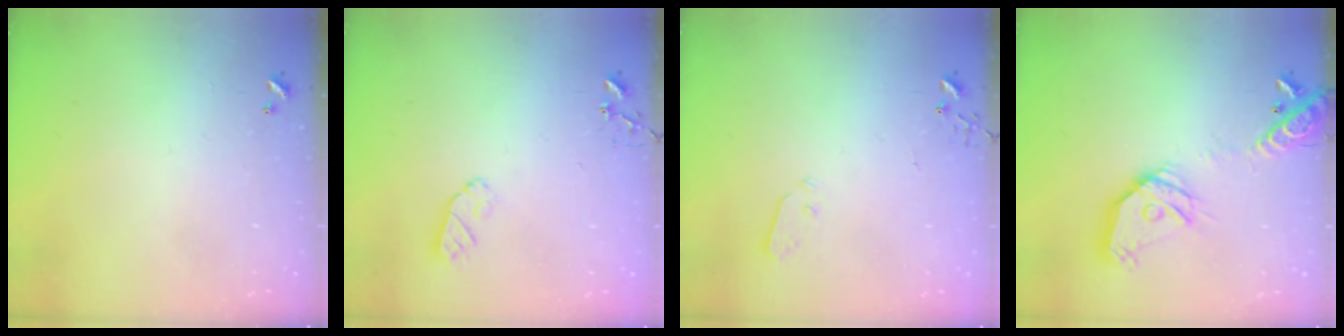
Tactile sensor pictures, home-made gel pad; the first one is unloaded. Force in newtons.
{"total": 6.6, "press": 6.6, "slide": 0.2}
{"total": 3.8, "press": 3.8, "slide": 0.1}
{"total": 18.8, "press": 18.6, "slide": 3.0}